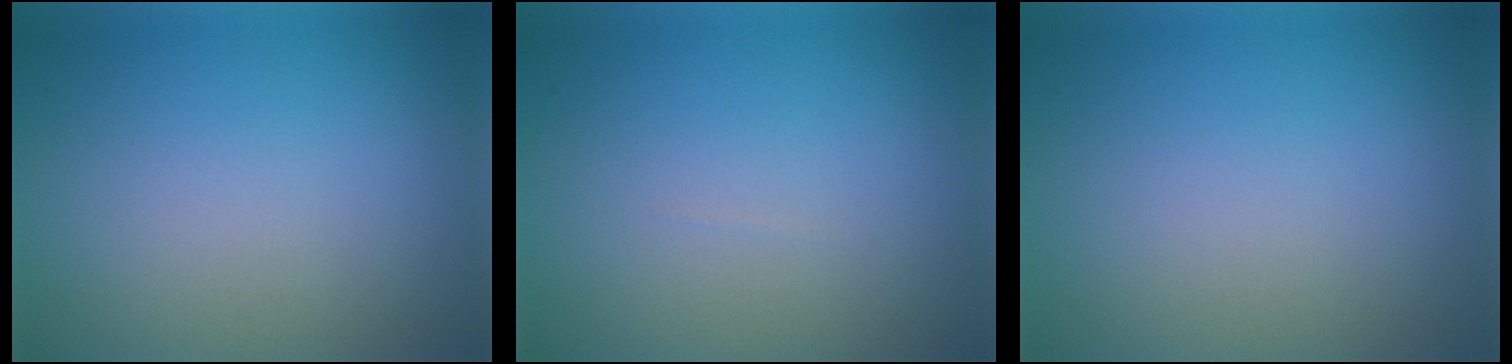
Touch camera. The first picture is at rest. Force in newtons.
{"total": 0.0}
{"total": 0.0}